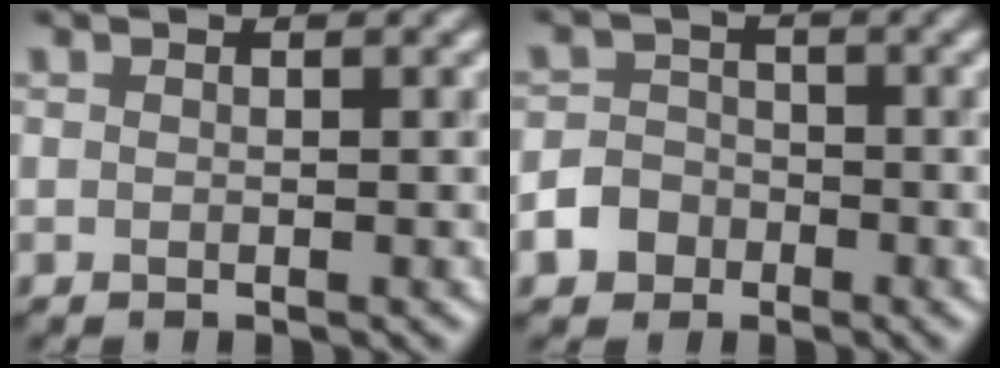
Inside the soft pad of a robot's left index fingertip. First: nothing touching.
{"total": 3.9, "force": [-2.2, 3.1, 0.9], "torque": [0.002, -0.006, -0.048]}